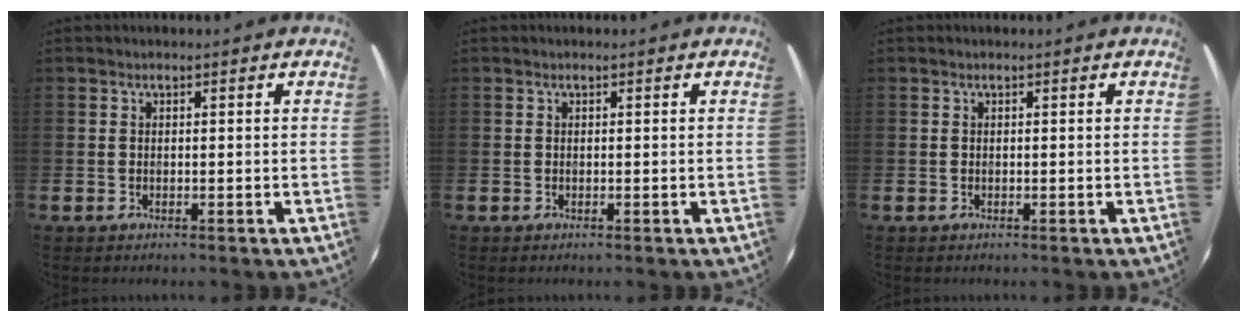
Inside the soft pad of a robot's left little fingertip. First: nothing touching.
{"total": 0.0}
{"total": 0.0}